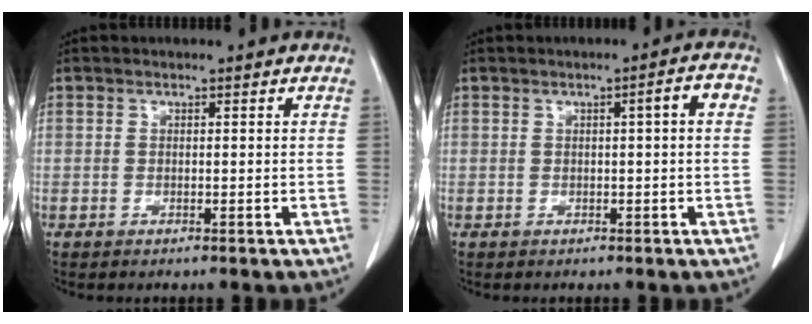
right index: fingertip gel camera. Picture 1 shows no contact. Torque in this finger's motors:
{"motor_torque": [0.04, 0.04, 0.02, 0.01]}